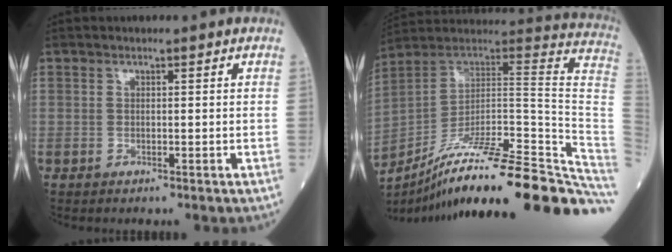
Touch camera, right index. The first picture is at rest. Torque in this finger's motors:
{"motor_torque": [-0.31, -1.38, 0.79, 0.21]}